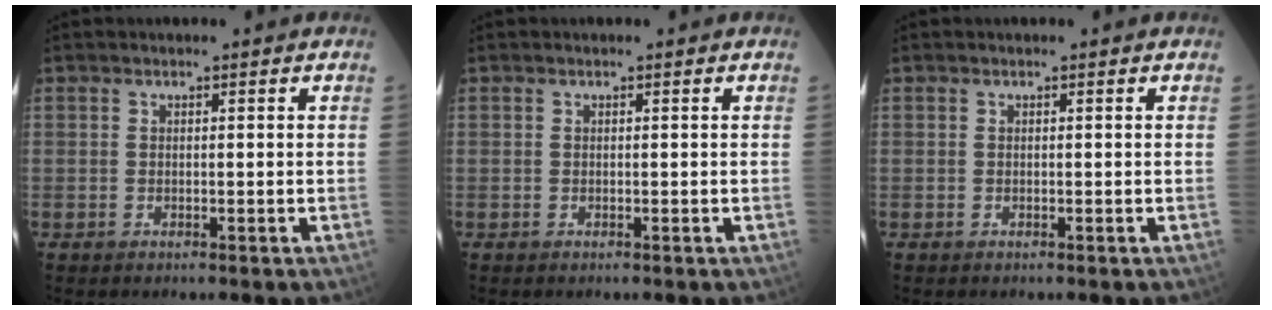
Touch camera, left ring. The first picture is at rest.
{"total": 0.0}
{"total": 0.0}